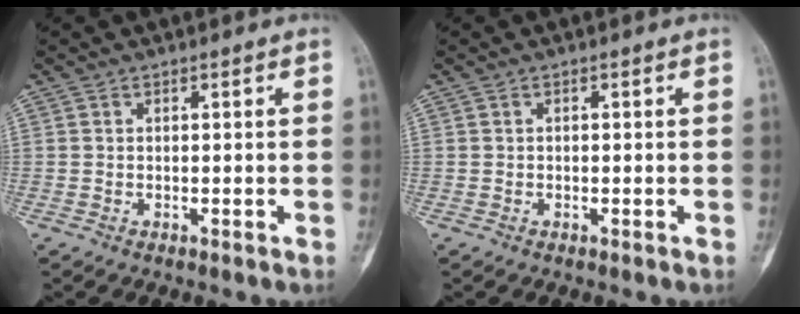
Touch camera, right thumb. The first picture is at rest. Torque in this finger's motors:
{"motor_torque": [-0.19, 0.03, -0.04, -0.08, 0.04]}